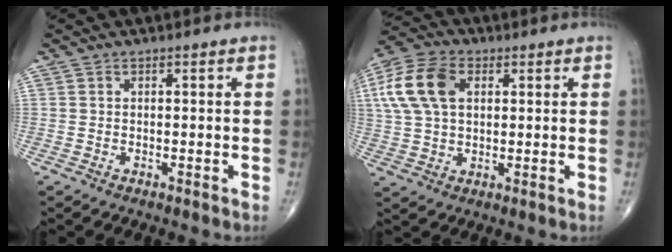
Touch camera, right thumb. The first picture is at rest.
{"total": 12.9, "force": [3.3, 8.2, 9.4], "torque": [-0.189, 0.013, 0.058]}